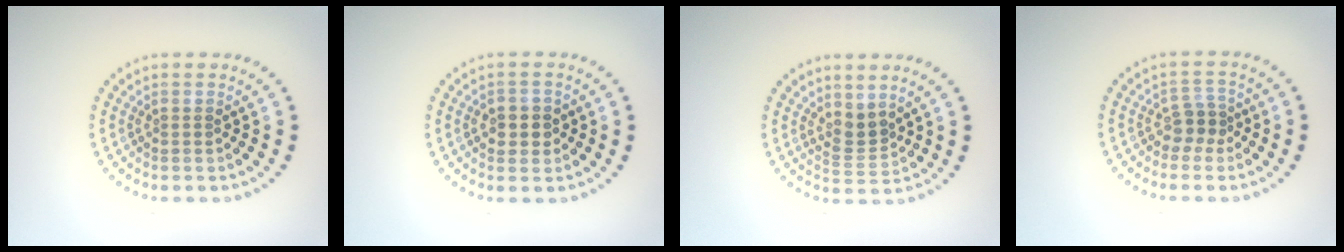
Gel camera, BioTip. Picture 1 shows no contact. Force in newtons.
{"total": 2.5, "press": 2.4, "slide": 0.6}
{"total": 2.3, "press": 1.6, "slide": 1.6}
{"total": 2.0, "press": 1.6, "slide": 1.2}